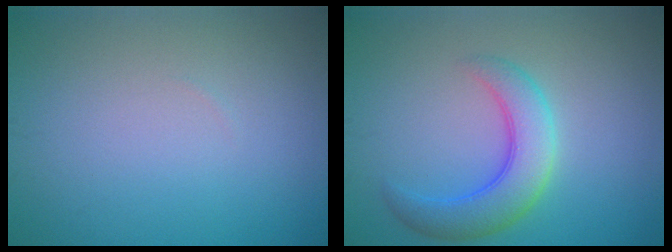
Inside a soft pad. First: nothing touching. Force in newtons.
{"total": 5.0, "press": 5.0, "slide": 0.2}